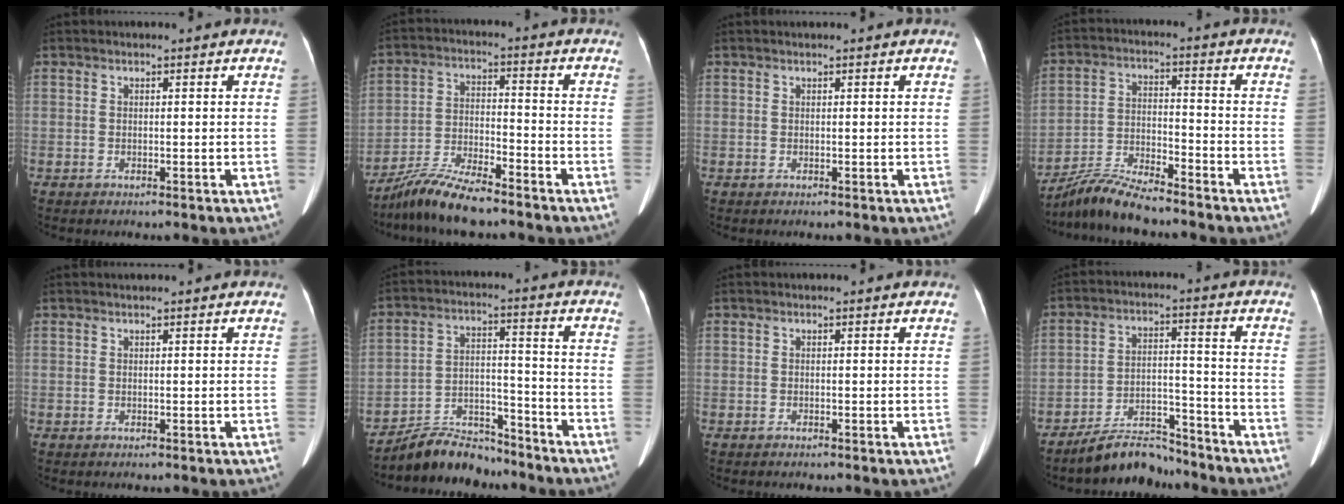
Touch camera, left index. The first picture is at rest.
{"total": 9.2, "force": [-8.1, 1.0, 4.2], "torque": [-0.088, -0.013, -0.146]}
{"total": 0.0}
{"total": 9.0, "force": [-8.5, 0.5, 2.9], "torque": [-0.061, -0.010, -0.153]}
{"total": 0.5, "force": [0.5, -0.1, 0.2], "torque": [-0.006, 0.006, 0.012]}
{"total": 9.7, "force": [-9.4, 2.3, 1.1], "torque": [-0.023, 0.017, -0.163]}
{"total": 0.0}
{"total": 8.3, "force": [-7.8, 2.1, 1.6], "torque": [-0.032, 0.013, -0.130]}